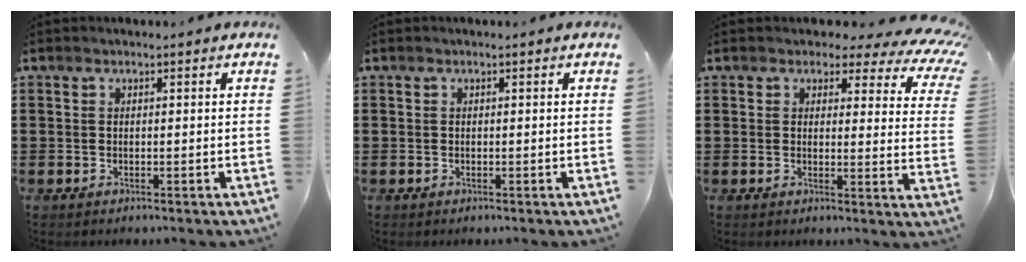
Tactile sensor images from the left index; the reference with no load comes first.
{"total": 0.0}
{"total": 3.6, "force": [2.6, 1.6, 1.9], "torque": [-0.037, -0.013, 0.040]}